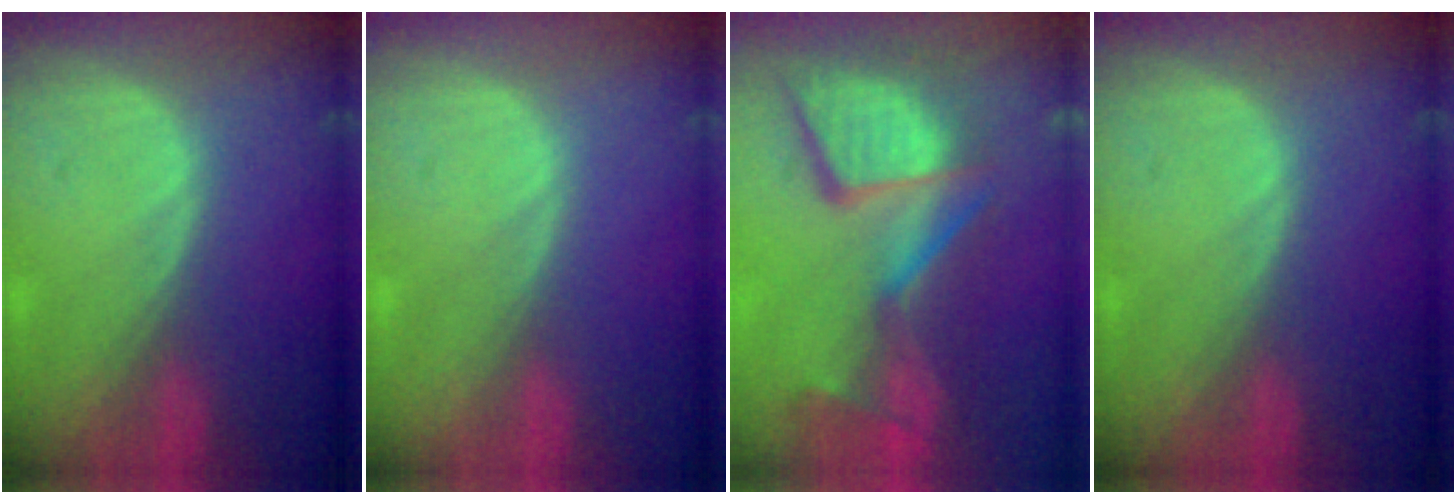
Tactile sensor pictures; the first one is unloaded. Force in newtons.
{"total": 0.0}
{"total": 13.6, "press": 11.2, "slide": 7.7}
{"total": 0.0}